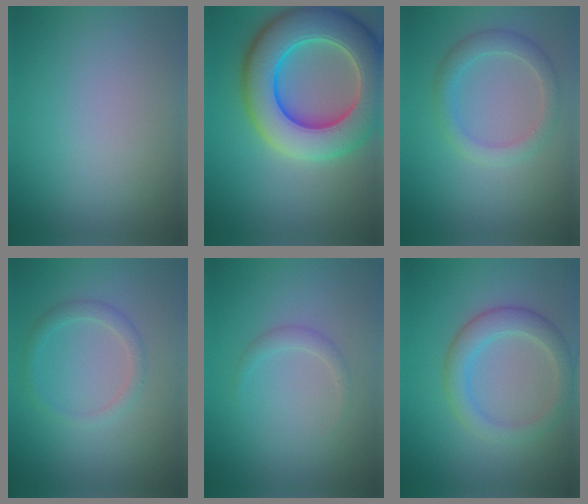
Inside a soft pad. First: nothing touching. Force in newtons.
{"total": 11.7, "press": 11.7, "slide": 0.5}
{"total": 2.8, "press": 2.8, "slide": 0.1}
{"total": 1.7, "press": 1.7, "slide": 0.0}
{"total": 1.1, "press": 1.1, "slide": 0.0}
{"total": 3.5, "press": 3.5, "slide": 0.1}